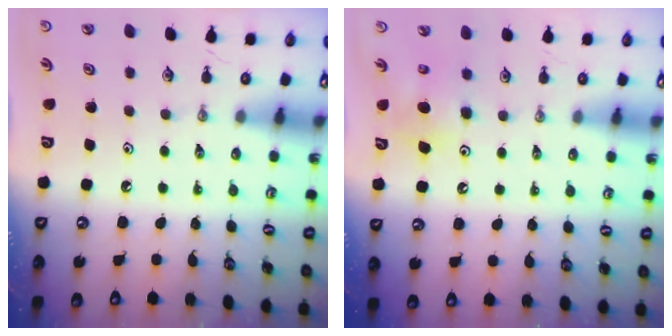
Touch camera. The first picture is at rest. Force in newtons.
{"total": 6.9, "press": 6.8, "slide": 1.3}